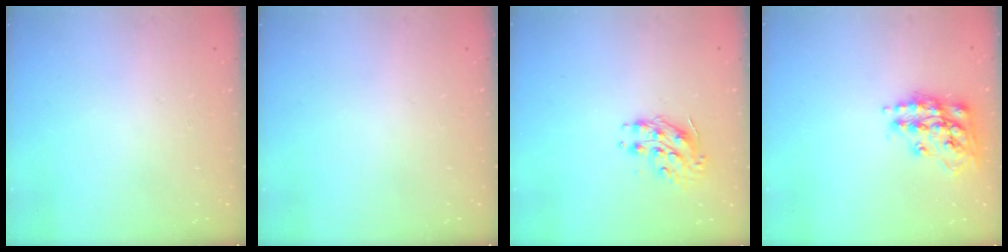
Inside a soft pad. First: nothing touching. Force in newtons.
{"total": 0.0}
{"total": 8.9, "press": 8.9, "slide": 0.7}
{"total": 14.8, "press": 14.7, "slide": 1.5}